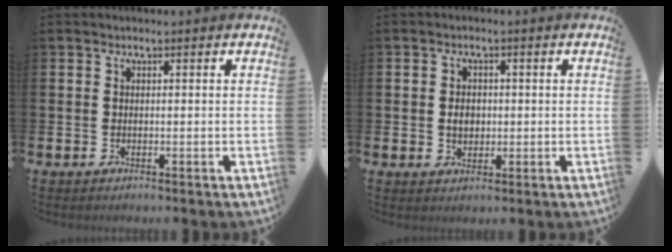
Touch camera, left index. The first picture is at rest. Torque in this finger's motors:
{"motor_torque": [0.25, 0.19, 0.08, 0.08]}